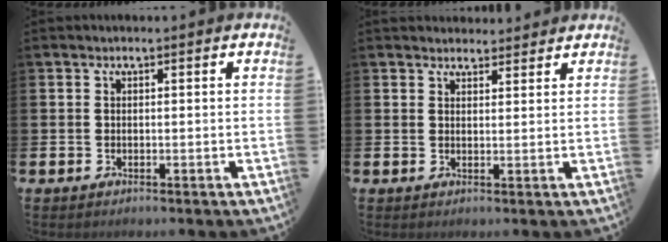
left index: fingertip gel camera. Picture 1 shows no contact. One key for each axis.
{"total": 2.5, "fx": 2.4, "fy": 0.7, "fz": -0.3, "tx": 0.014, "ty": -0.013, "tz": 0.041}